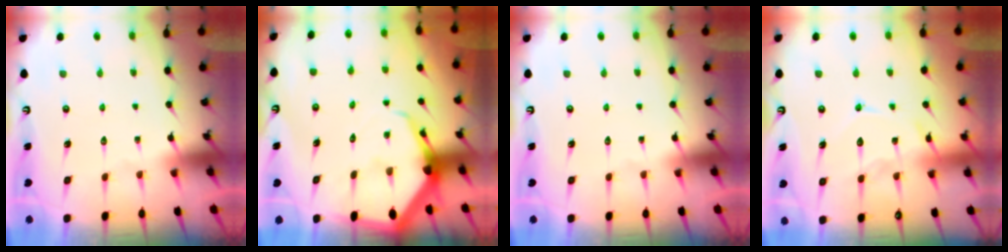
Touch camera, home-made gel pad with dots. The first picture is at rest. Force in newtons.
{"total": 6.7, "press": 6.6, "slide": 0.8}
{"total": 0.0}
{"total": 11.0, "press": 11.0, "slide": 0.9}